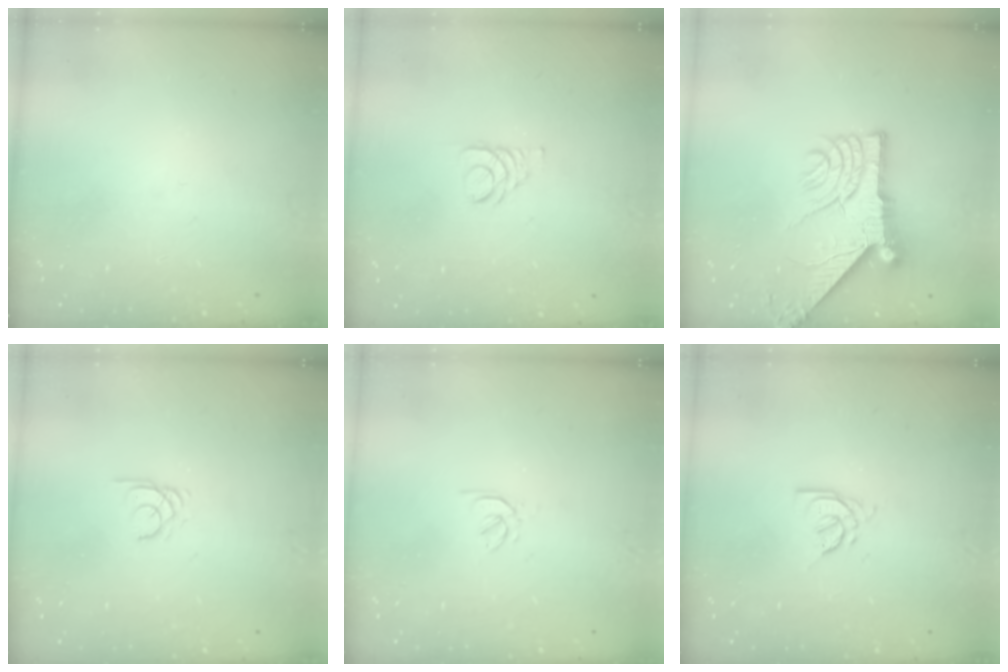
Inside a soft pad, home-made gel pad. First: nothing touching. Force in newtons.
{"total": 2.9, "press": 2.9, "slide": 0.3}
{"total": 13.8, "press": 13.8, "slide": 1.2}
{"total": 1.7, "press": 1.7, "slide": 0.2}
{"total": 1.6, "press": 1.5, "slide": 0.5}
{"total": 4.5, "press": 4.5, "slide": 0.7}